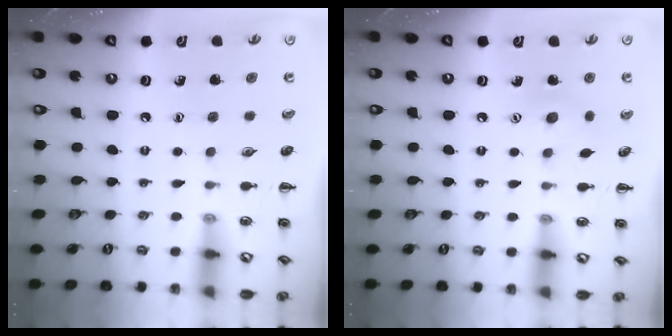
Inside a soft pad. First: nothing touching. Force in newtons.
{"total": 6.1, "press": 6.0, "slide": 1.5}